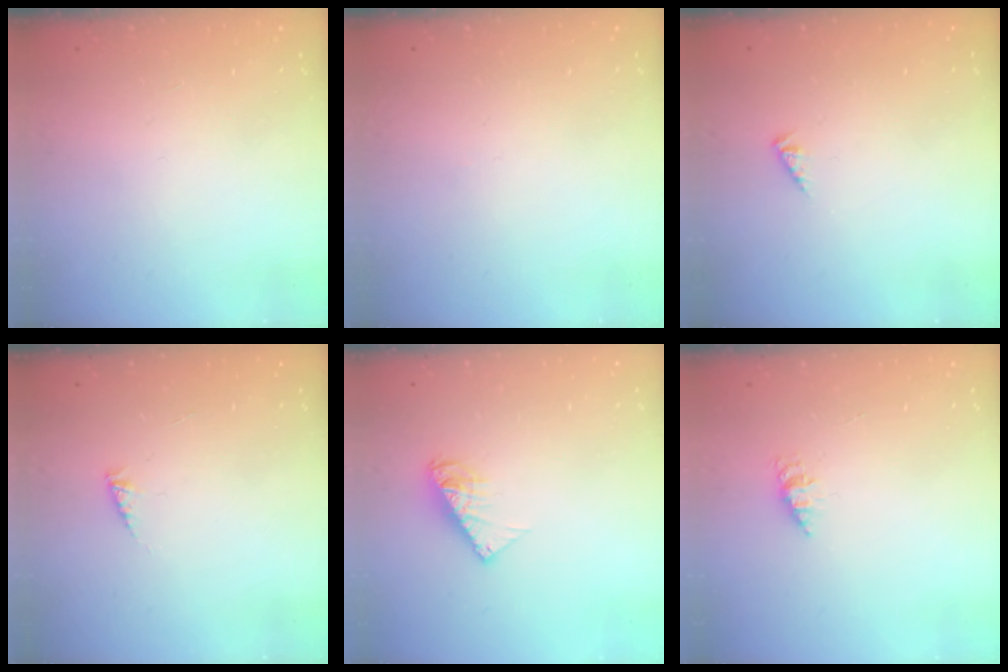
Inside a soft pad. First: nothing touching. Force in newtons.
{"total": 0.0}
{"total": 1.0, "press": 1.0, "slide": 0.3}
{"total": 2.5, "press": 2.5, "slide": 0.2}
{"total": 6.5, "press": 6.5, "slide": 0.3}
{"total": 1.1, "press": 1.1, "slide": 0.2}